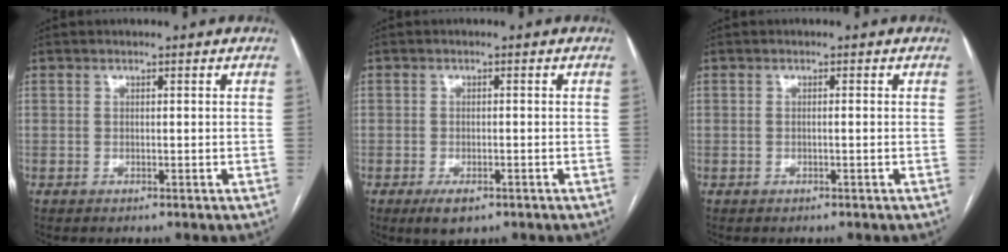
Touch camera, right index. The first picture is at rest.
{"total": 3.2, "force": [-1.9, 1.6, 2.1], "torque": [-0.037, -0.003, -0.023]}
{"total": 0.5, "force": [-0.1, 0.0, 0.5], "torque": [-0.009, 0.001, -0.002]}